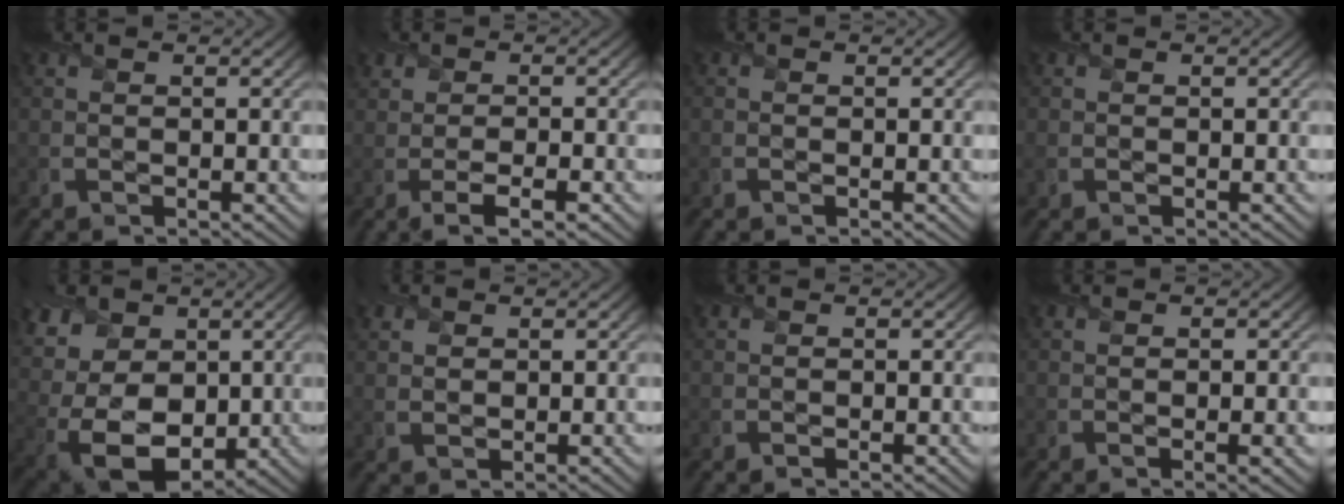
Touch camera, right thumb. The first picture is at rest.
{"total": 3.2, "force": [-0.9, 1.2, 2.9], "torque": [-0.047, 0.001, -0.015]}
{"total": 0.0}
{"total": 0.7, "force": [-0.1, 0.6, 0.3], "torque": [-0.010, -0.004, -0.005]}
{"total": 13.6, "force": [2.6, 10.0, 8.9], "torque": [-0.215, 0.013, 0.047]}
{"total": 1.9, "force": [1.2, 1.1, 1.0], "torque": [-0.026, 0.001, 0.026]}
{"total": 0.0}
{"total": 1.5, "force": [0.0, 0.1, 1.5], "torque": [-0.025, -0.001, 0.003]}